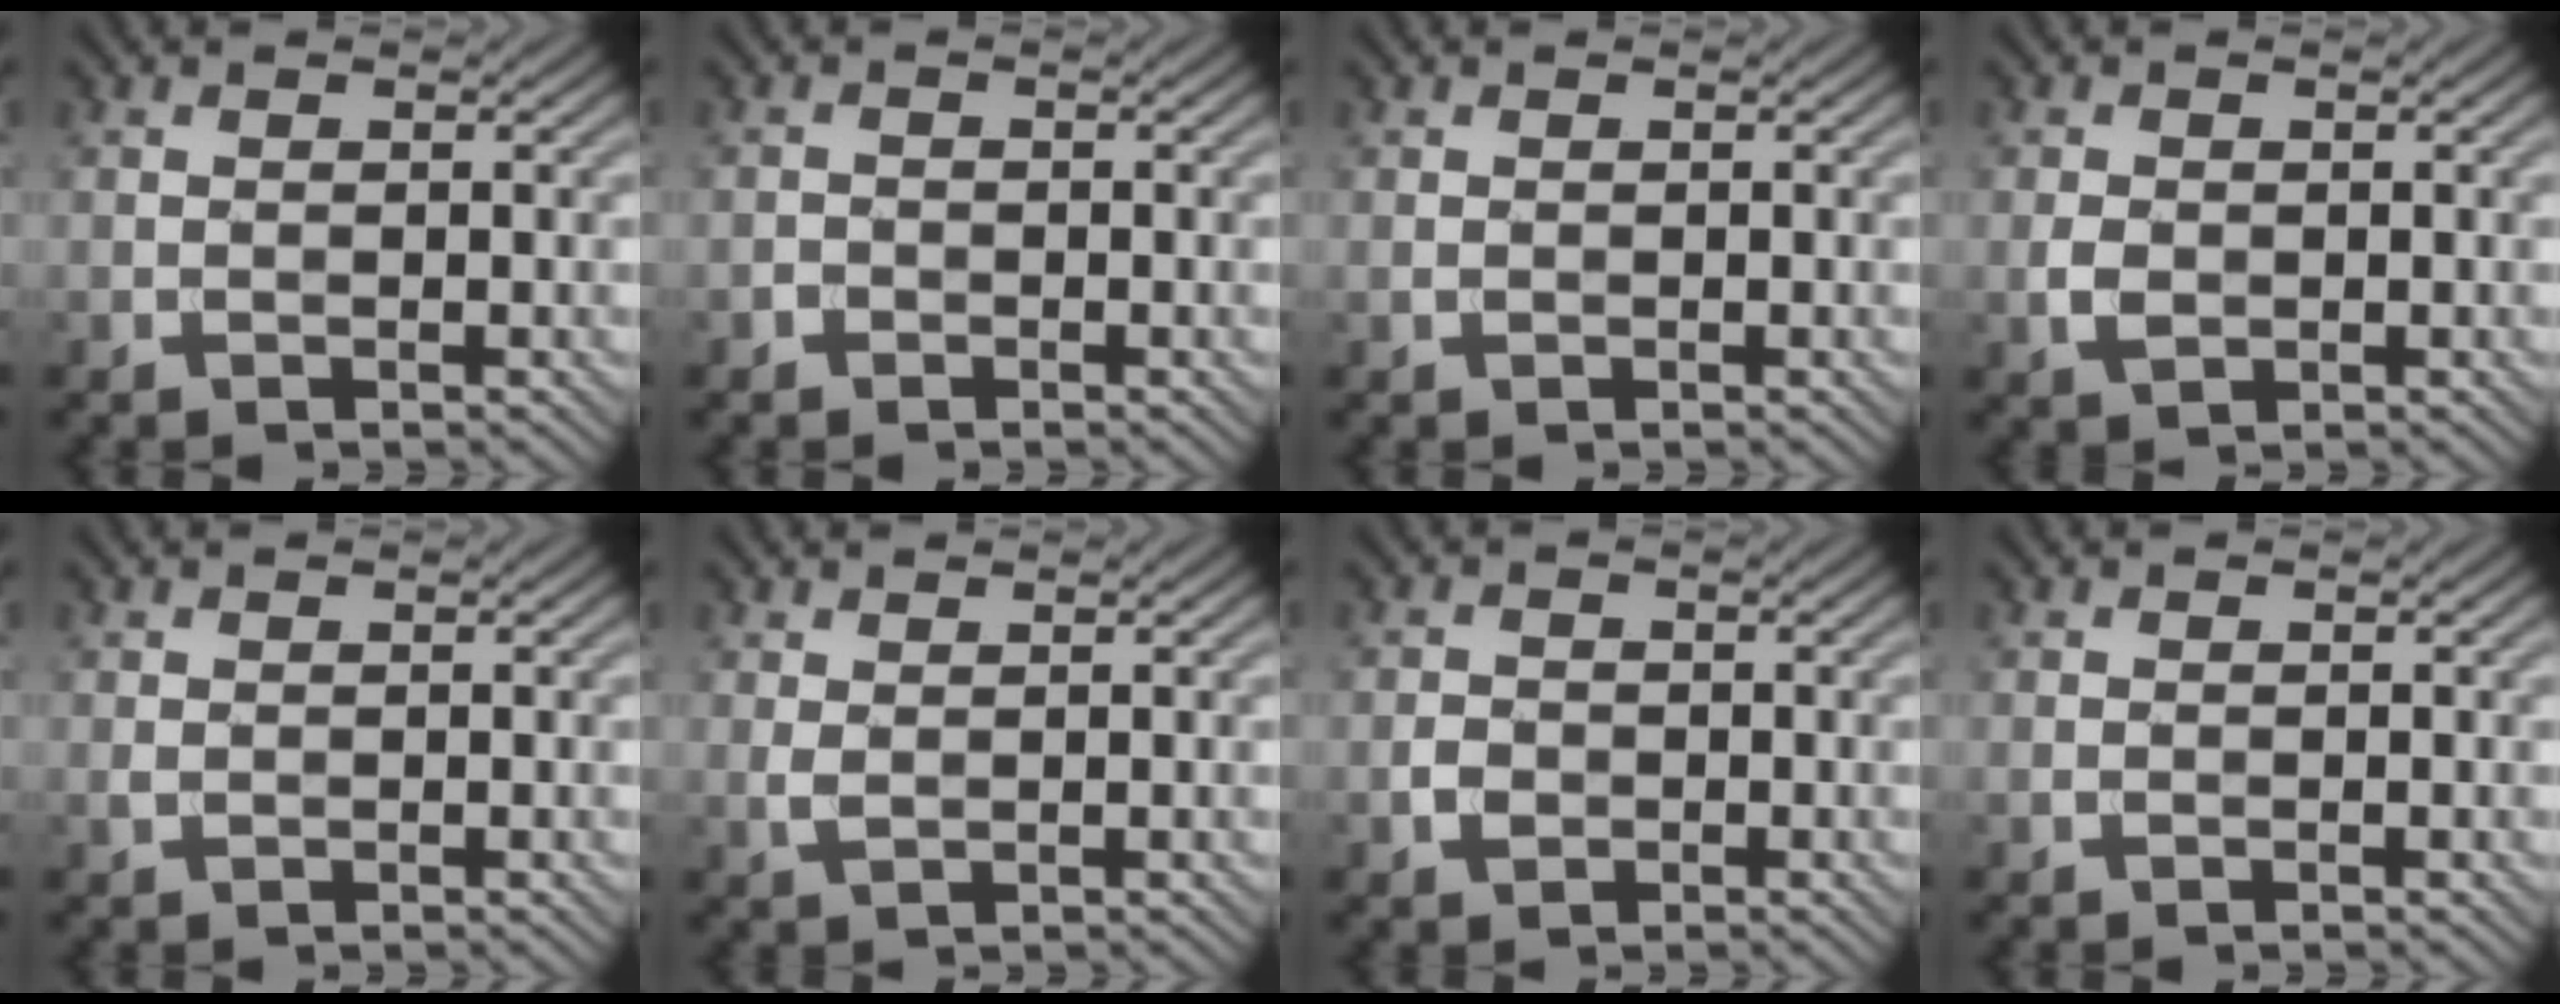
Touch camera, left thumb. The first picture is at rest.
{"total": 0.8, "force": [-0.6, 0.6, 0.2], "torque": [-0.001, 0.000, -0.014]}
{"total": 0.0}
{"total": 1.9, "force": [-0.2, 1.4, 1.3], "torque": [-0.031, -0.003, -0.004]}
{"total": 0.6, "force": [0.2, 0.4, 0.3], "torque": [-0.012, -0.001, 0.006]}
{"total": 1.2, "force": [0.6, 0.5, 0.9], "torque": [-0.028, -0.002, 0.014]}
{"total": 1.8, "force": [-0.6, 1.5, 0.8], "torque": [-0.016, -0.002, -0.016]}
{"total": 0.0}